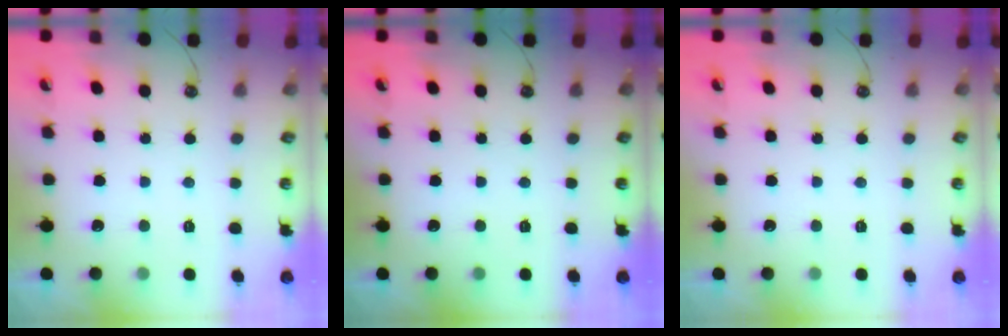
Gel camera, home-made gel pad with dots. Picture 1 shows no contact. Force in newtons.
{"total": 0.0}
{"total": 0.0}